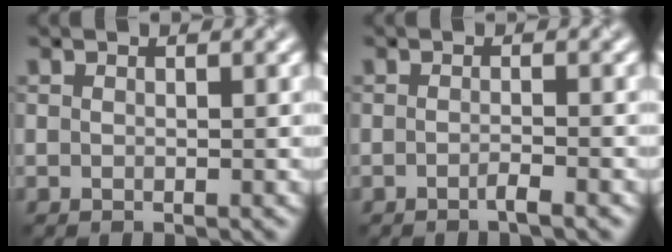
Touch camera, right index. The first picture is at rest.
{"total": 1.2, "force": [-0.7, 0.2, 0.9], "torque": [-0.013, 0.002, -0.018]}